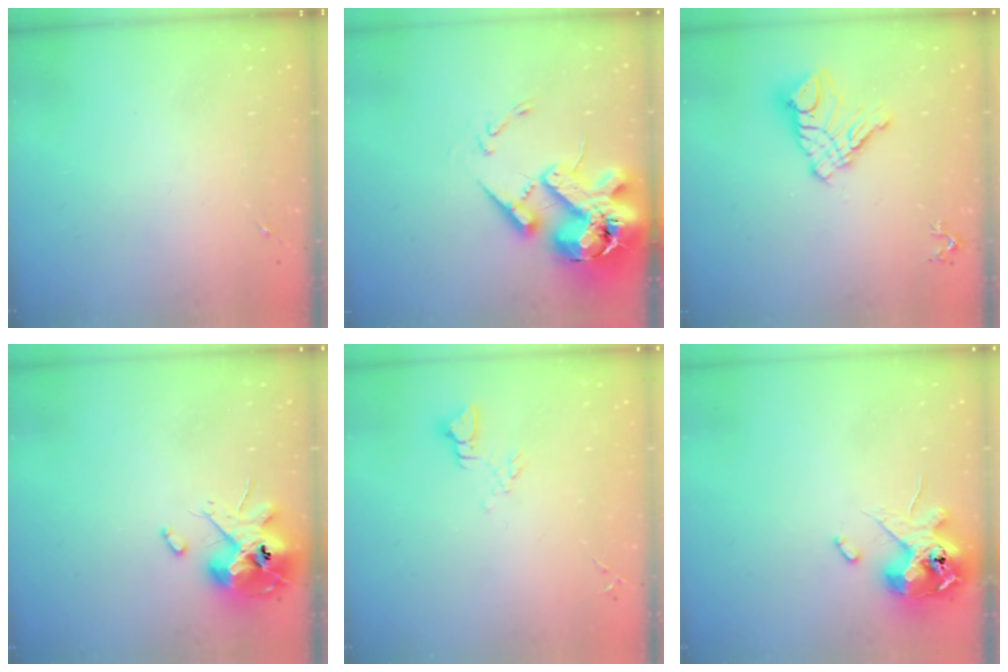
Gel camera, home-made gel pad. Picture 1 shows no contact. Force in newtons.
{"total": 20.8, "press": 20.5, "slide": 3.5}
{"total": 12.8, "press": 12.7, "slide": 1.4}
{"total": 13.1, "press": 12.9, "slide": 2.1}
{"total": 5.1, "press": 5.1, "slide": 0.4}
{"total": 12.7, "press": 12.5, "slide": 2.1}